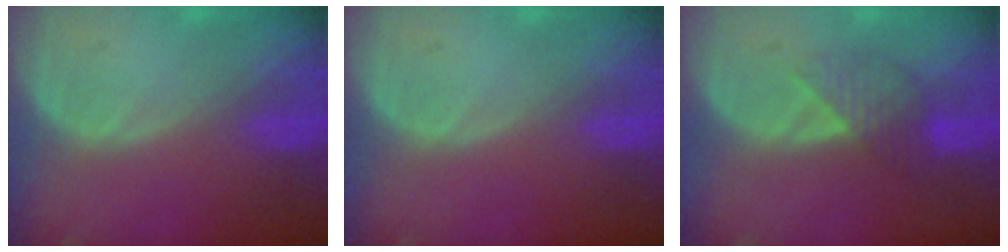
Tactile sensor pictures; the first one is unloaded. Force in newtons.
{"total": 0.0}
{"total": 3.9, "press": 3.7, "slide": 1.4}